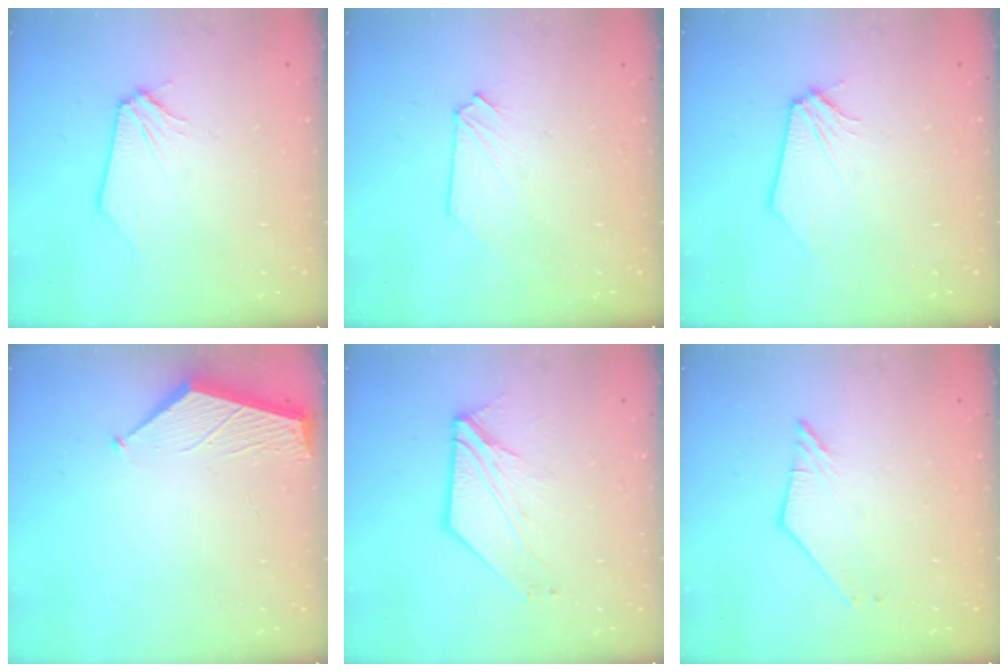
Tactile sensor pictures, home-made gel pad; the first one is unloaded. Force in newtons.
{"total": 0.0}
{"total": 0.0}
{"total": 3.4, "press": 3.4, "slide": 0.3}
{"total": 7.2, "press": 7.1, "slide": 0.9}
{"total": 2.5, "press": 2.4, "slide": 0.4}